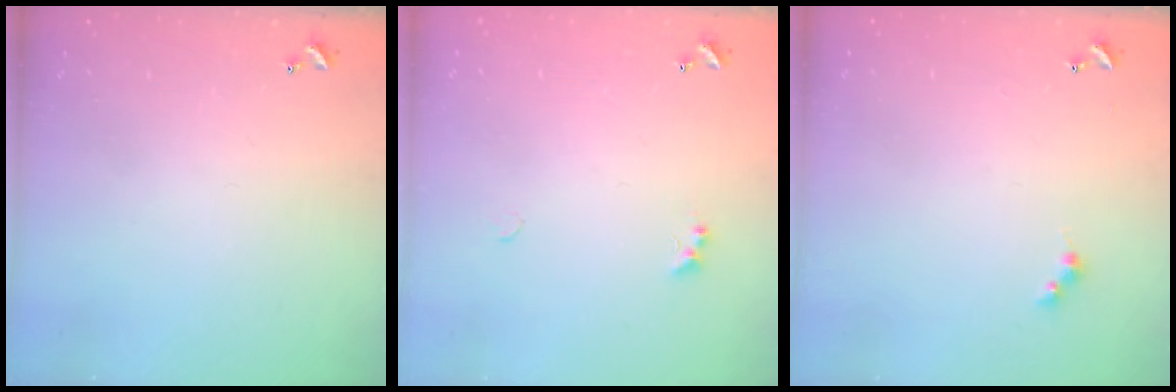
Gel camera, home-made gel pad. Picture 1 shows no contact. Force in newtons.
{"total": 1.8, "press": 1.7, "slide": 0.4}
{"total": 2.6, "press": 2.6, "slide": 0.5}